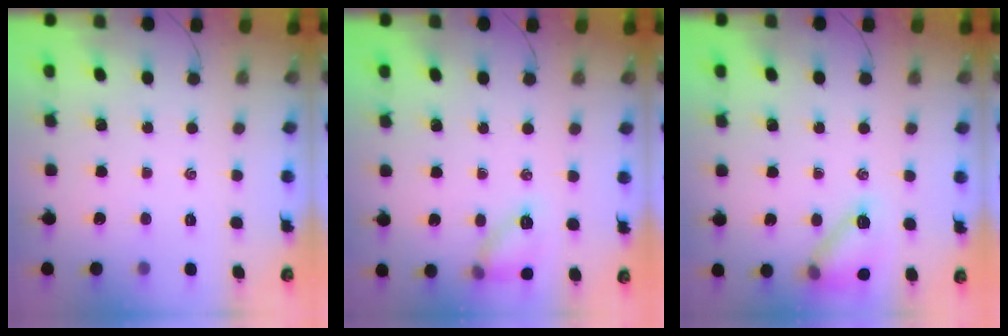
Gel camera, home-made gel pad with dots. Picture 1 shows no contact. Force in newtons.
{"total": 9.3, "press": 9.3, "slide": 0.3}
{"total": 12.4, "press": 12.4, "slide": 0.4}